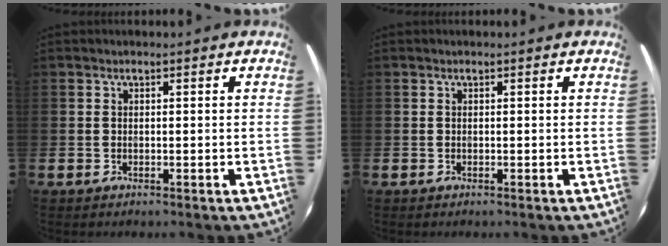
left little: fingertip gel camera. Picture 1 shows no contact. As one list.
[{"total": 0.0}]